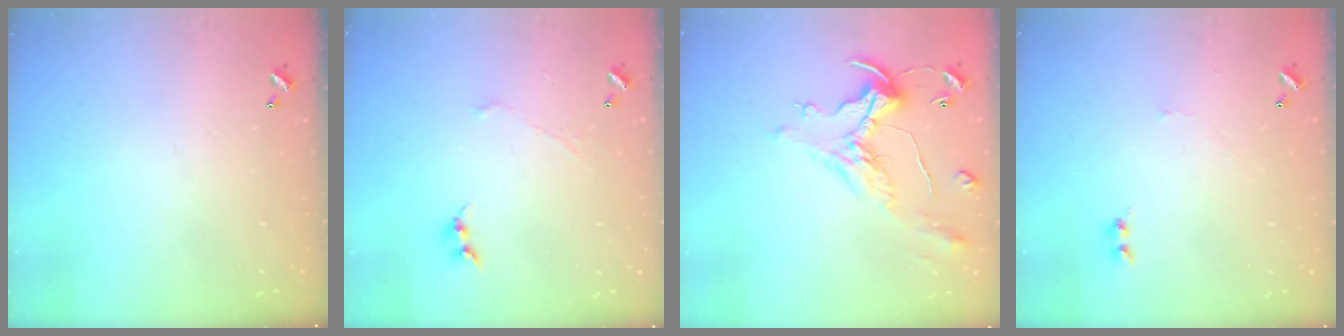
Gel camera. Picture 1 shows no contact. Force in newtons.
{"total": 0.0}
{"total": 1.7, "press": 1.2, "slide": 1.1}
{"total": 1.7, "press": 1.6, "slide": 0.6}